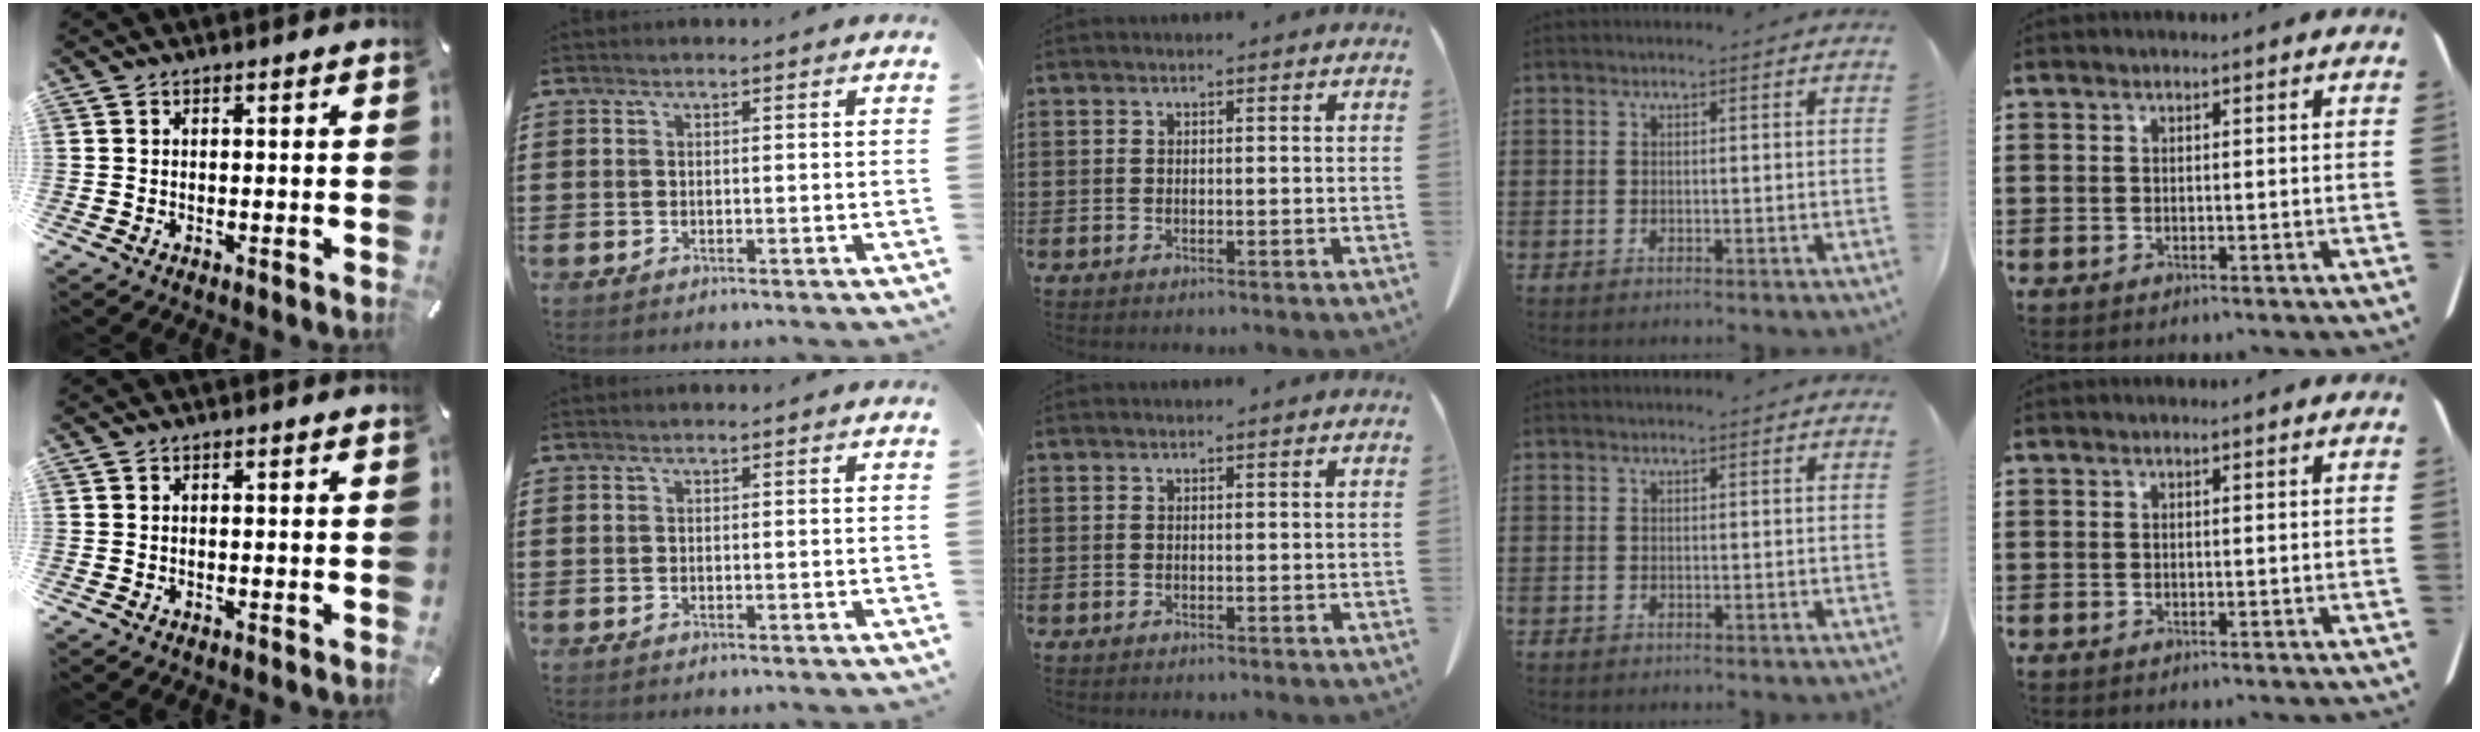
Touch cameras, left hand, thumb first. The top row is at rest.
{}